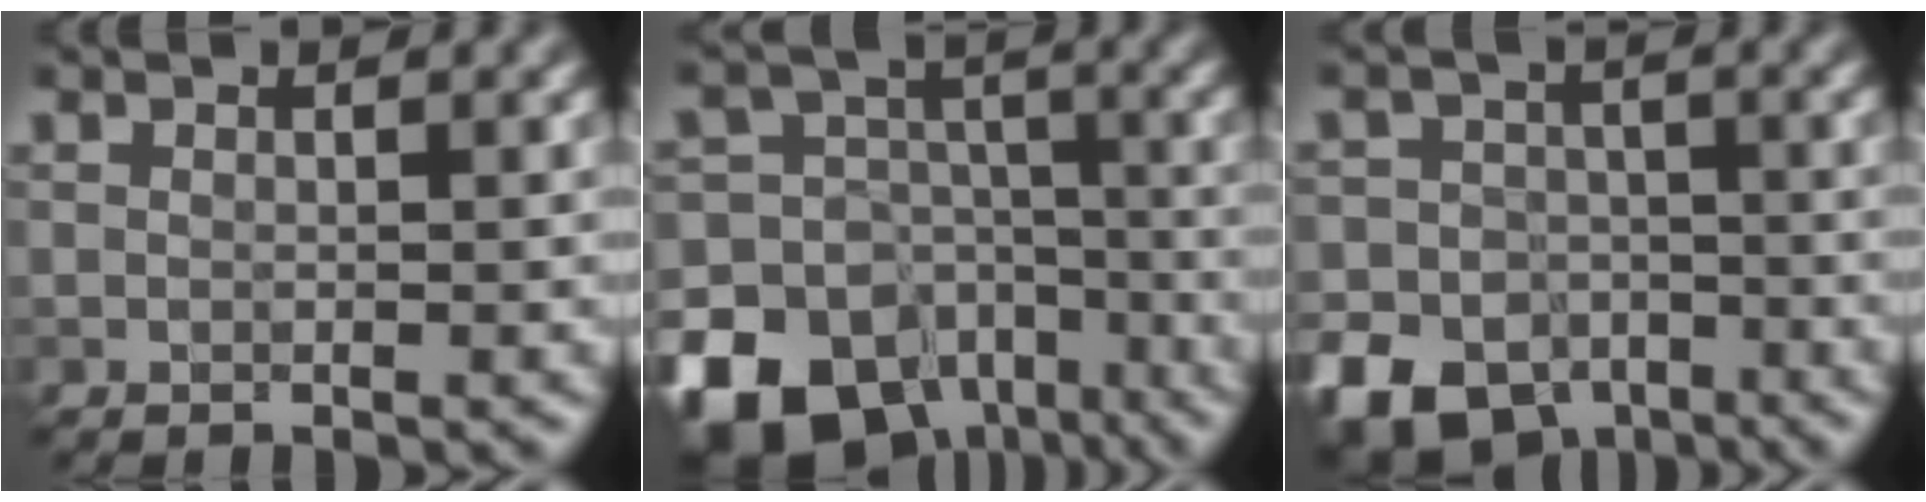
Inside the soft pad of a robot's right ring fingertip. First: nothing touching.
{"total": 17.5, "force": [-10.8, 12.3, 6.1], "torque": [-0.134, -0.054, -0.181]}
{"total": 11.9, "force": [-7.5, 8.5, 3.6], "torque": [-0.066, -0.038, -0.141]}